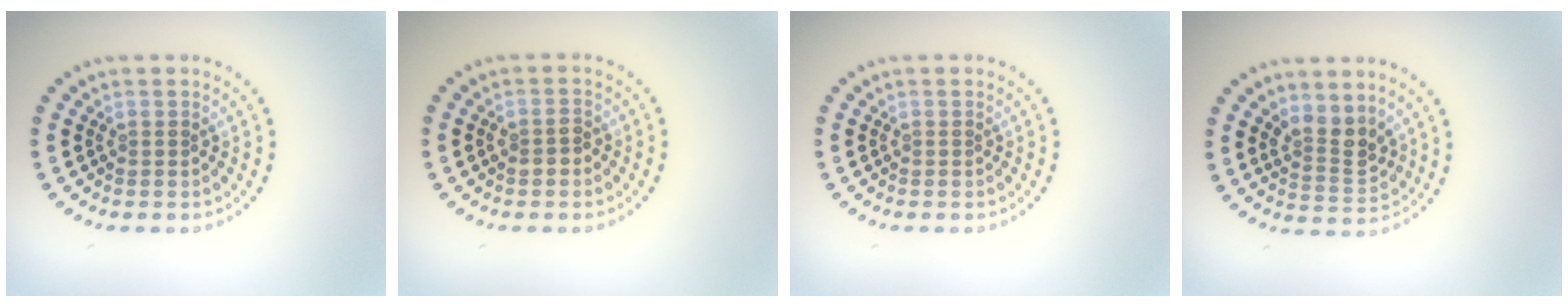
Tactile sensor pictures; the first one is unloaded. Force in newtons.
{"total": 1.4, "press": 1.4, "slide": 0.4}
{"total": 0.0}
{"total": 3.0, "press": 2.6, "slide": 1.5}